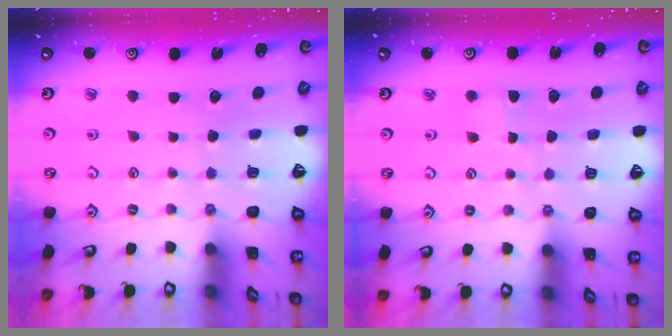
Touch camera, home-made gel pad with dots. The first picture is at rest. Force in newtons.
{"total": 2.8, "press": 2.8, "slide": 0.3}